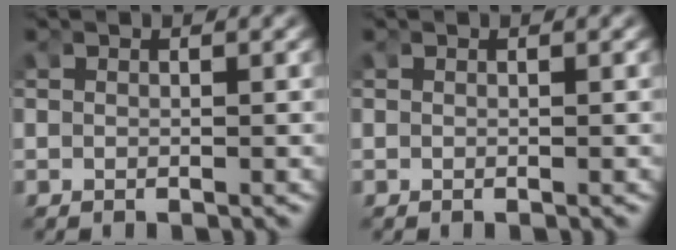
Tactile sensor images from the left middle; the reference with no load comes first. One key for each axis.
{"total": 0.0}